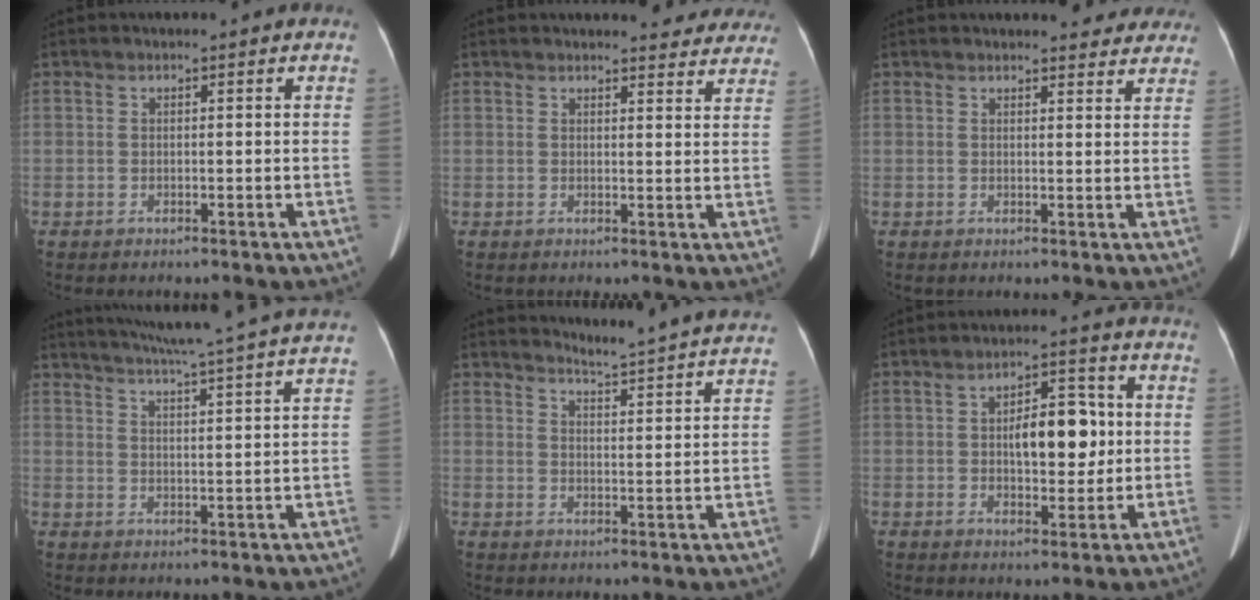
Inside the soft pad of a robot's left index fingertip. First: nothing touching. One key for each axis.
{"total": 8.5, "fx": 8.1, "fy": 2.1, "fz": 1.6, "tx": 0.006, "ty": -0.011, "tz": 0.070}
{"total": 7.7, "fx": 7.2, "fy": 2.0, "fz": 1.9, "tx": -0.004, "ty": -0.002, "tz": 0.063}
{"total": 18.6, "fx": 16.4, "fy": -1.5, "fz": 8.5, "tx": -0.148, "ty": -0.016, "tz": 0.210}
{"total": 13.2, "fx": 12.9, "fy": -1.5, "fz": 2.7, "tx": -0.047, "ty": -0.056, "tz": 0.147}
{"total": 8.5, "fx": 0.5, "fy": 3.3, "fz": 7.8, "tx": -0.125, "ty": 0.014, "tz": 0.010}